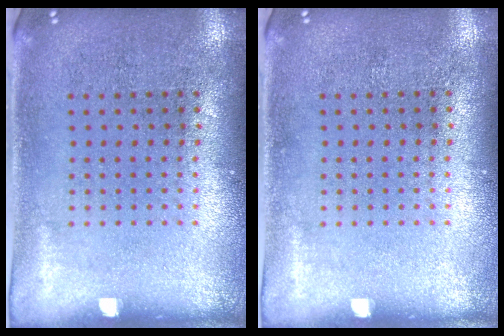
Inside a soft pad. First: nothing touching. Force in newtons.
{"total": 0.0}